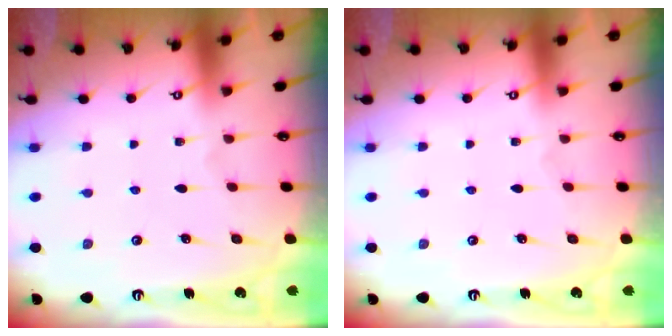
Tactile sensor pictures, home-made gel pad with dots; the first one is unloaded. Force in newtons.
{"total": 0.0}